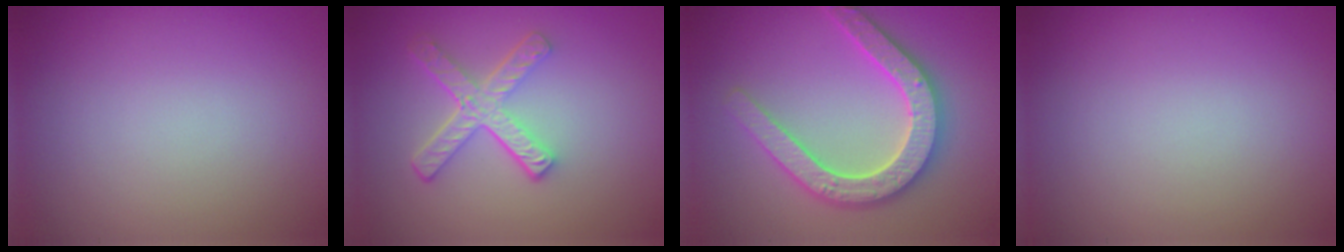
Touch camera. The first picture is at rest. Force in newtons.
{"total": 4.1, "press": 3.1, "slide": 2.8}
{"total": 5.3, "press": 5.2, "slide": 0.9}
{"total": 0.0}